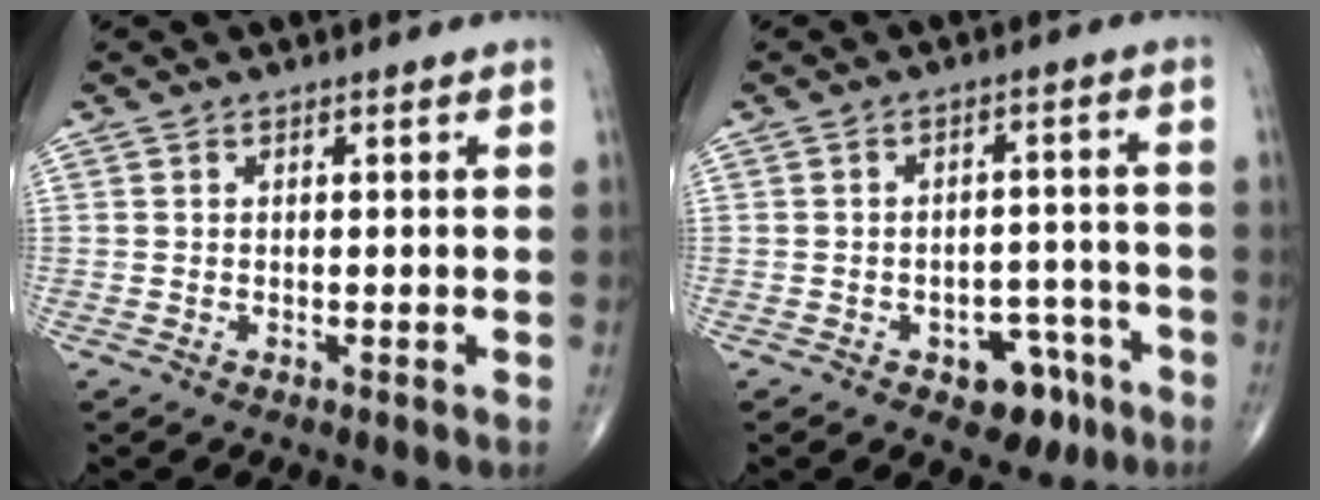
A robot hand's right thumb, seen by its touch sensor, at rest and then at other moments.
{"total": 7.6, "force": [-4.2, 4.7, 4.2], "torque": [-0.020, 0.036, -0.053]}